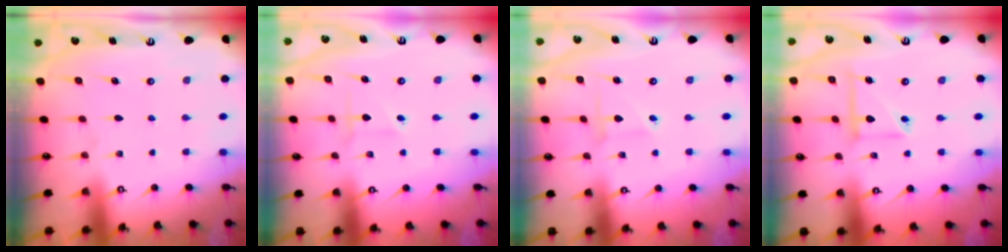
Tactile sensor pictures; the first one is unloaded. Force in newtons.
{"total": 2.1, "press": 1.8, "slide": 1.1}
{"total": 2.4, "press": 2.4, "slide": 0.2}
{"total": 7.9, "press": 7.9, "slide": 0.7}